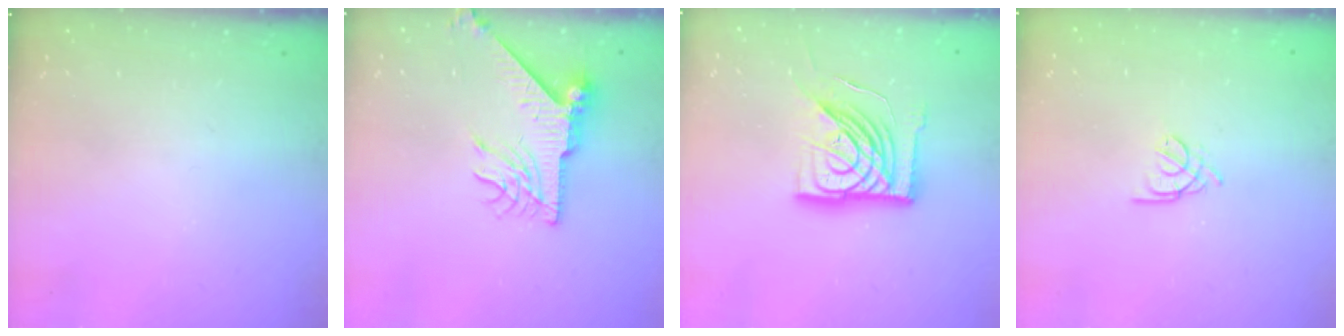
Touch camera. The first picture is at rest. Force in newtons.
{"total": 8.5, "press": 8.4, "slide": 1.0}
{"total": 16.9, "press": 16.8, "slide": 1.9}
{"total": 1.8, "press": 1.7, "slide": 0.5}